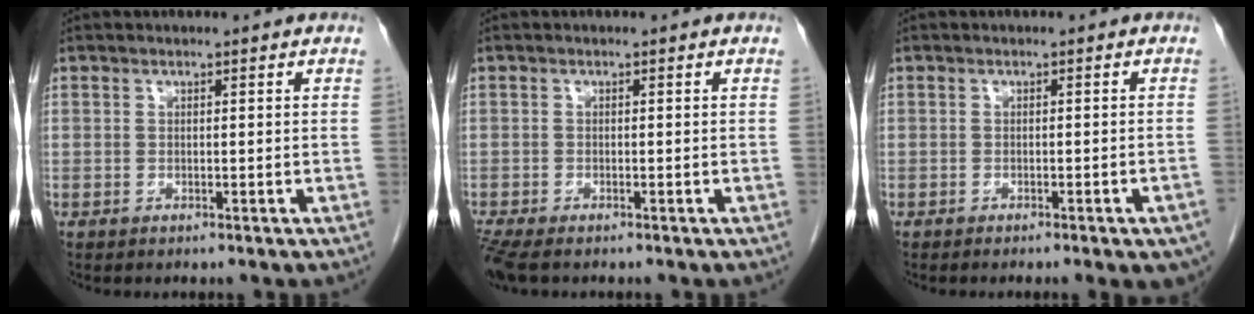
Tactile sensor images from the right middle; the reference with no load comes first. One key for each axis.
{"total": 3.5, "fx": -2.7, "fy": 0.9, "fz": 1.9, "tx": -0.045, "ty": -0.013, "tz": -0.050}
{"total": 5.5, "fx": -3.8, "fy": 0.6, "fz": 3.9, "tx": -0.031, "ty": -0.005, "tz": -0.049}